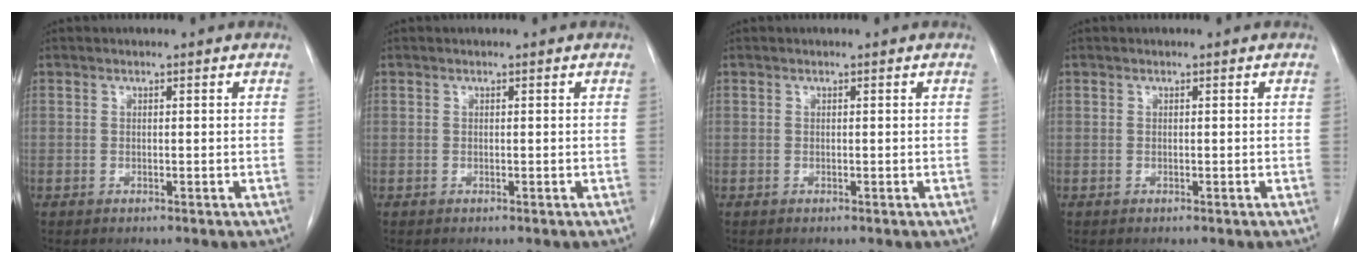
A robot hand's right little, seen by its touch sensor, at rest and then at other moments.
{"total": 0.0}
{"total": 0.0}
{"total": 0.0}